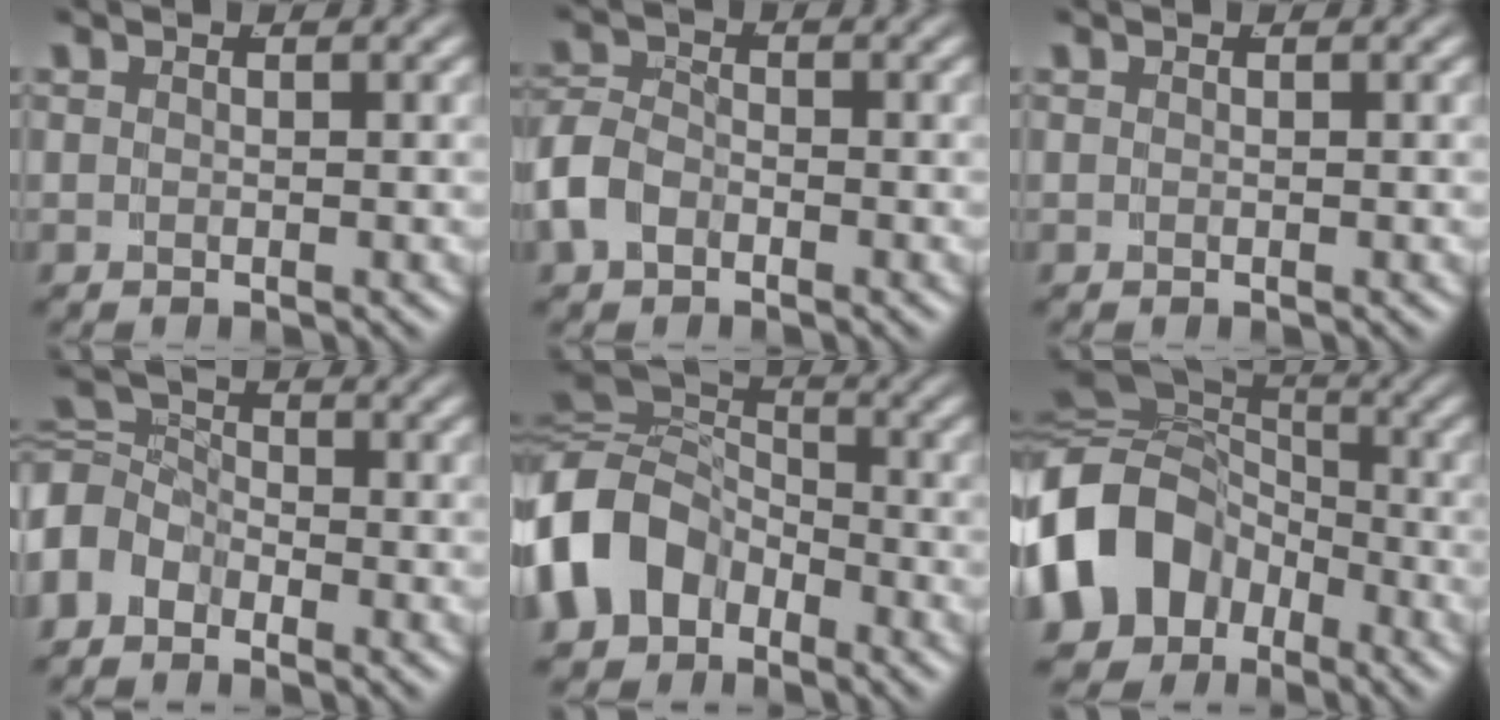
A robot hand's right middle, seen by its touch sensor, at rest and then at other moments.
{"total": 3.5, "force": [-1.3, 2.7, 1.7], "torque": [-0.054, -0.016, -0.018]}
{"total": 0.0}
{"total": 6.0, "force": [-1.4, 5.2, 2.5], "torque": [-0.064, -0.023, -0.025]}
{"total": 10.4, "force": [-1.5, 8.8, 5.4], "torque": [-0.139, -0.025, -0.027]}
{"total": 13.9, "force": [-3.3, 11.7, 6.7], "torque": [-0.166, -0.040, -0.049]}